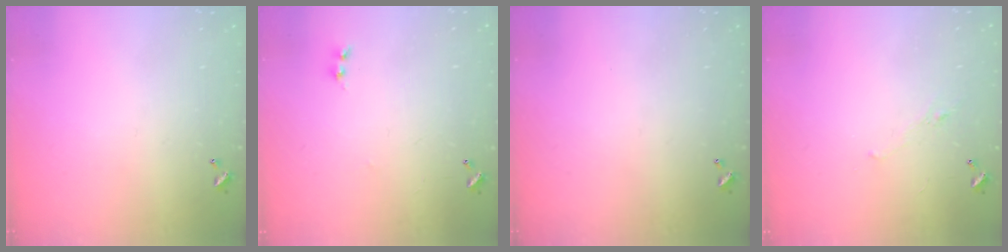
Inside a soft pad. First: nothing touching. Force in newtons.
{"total": 1.8, "press": 1.8, "slide": 0.3}
{"total": 0.0}
{"total": 0.7, "press": 0.2, "slide": 0.6}